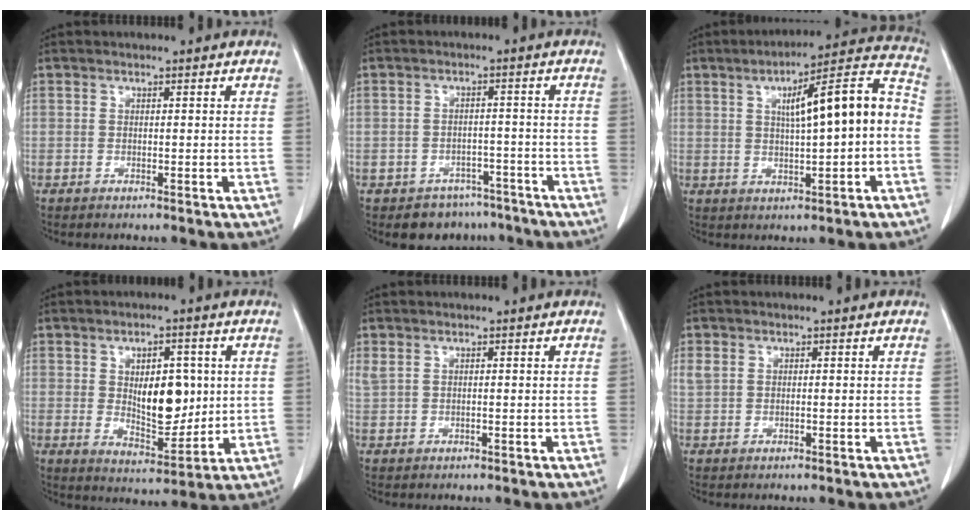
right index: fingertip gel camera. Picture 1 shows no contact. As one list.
[{"total": 6.2, "force": [-4.9, 3.9, 0.1], "torque": [0.017, 0.019, -0.066]}, {"total": 13.3, "force": [0.6, 1.8, 13.2], "torque": [-0.183, 0.041, 0.008]}, {"total": 9.4, "force": [1.3, 4.4, 8.2], "torque": [-0.127, -0.004, 0.033]}, {"total": 1.2, "force": [0.6, 0.6, 0.9], "torque": [-0.033, 0.010, 0.022]}, {"total": 1.5, "force": [0.6, 1.1, 0.8], "torque": [-0.026, 0.011, 0.016]}]